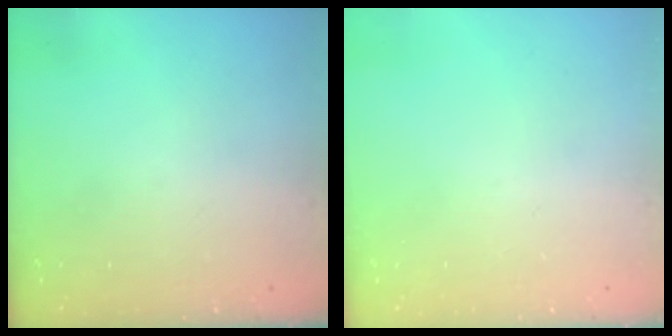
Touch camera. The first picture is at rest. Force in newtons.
{"total": 0.0}